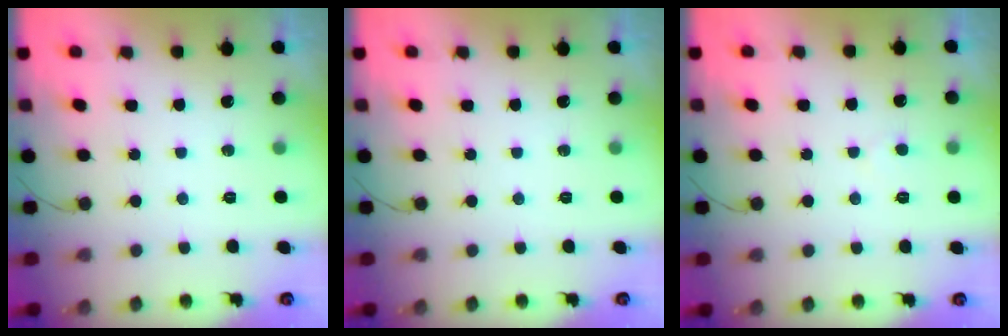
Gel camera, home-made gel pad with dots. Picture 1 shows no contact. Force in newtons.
{"total": 0.0}
{"total": 2.3, "press": 2.3, "slide": 0.2}